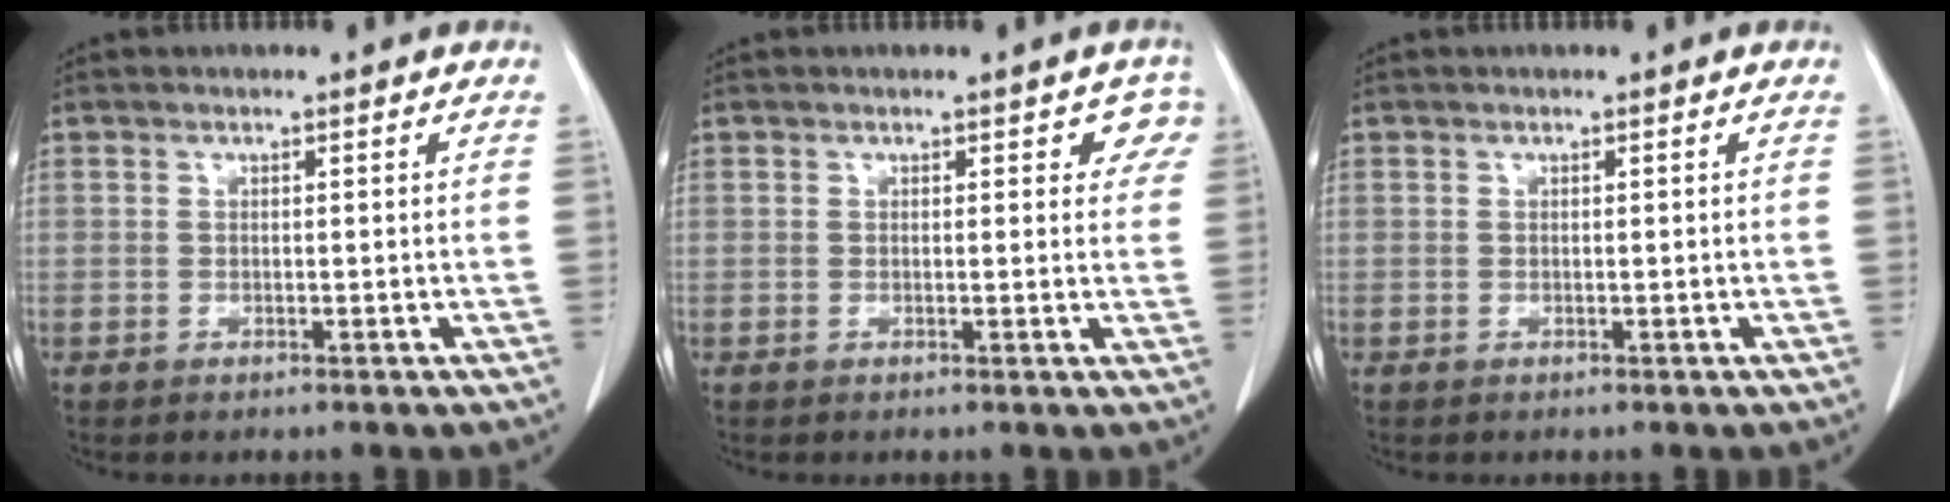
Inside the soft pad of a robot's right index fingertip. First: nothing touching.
{"total": 3.0, "force": [1.7, 1.9, 1.6], "torque": [0.005, 0.004, 0.008]}
{"total": 0.0}